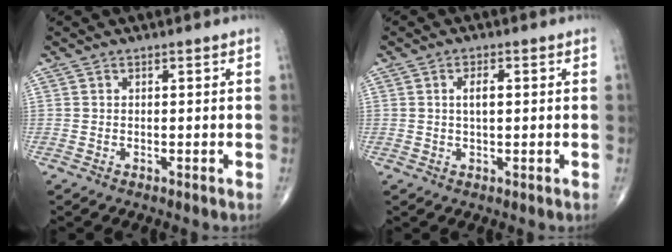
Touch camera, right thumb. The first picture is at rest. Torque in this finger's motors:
{"motor_torque": [0.26, 0.66, 0.33, 0.17, 0.10]}